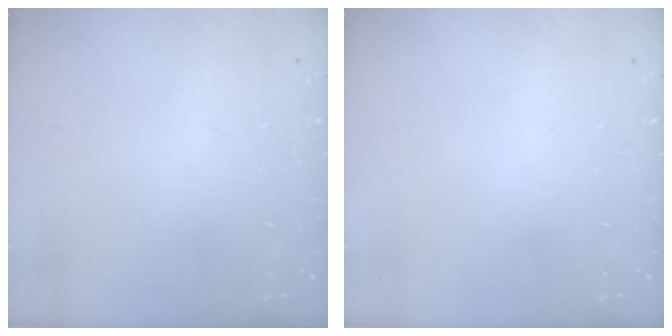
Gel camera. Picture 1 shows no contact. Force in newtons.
{"total": 0.0}